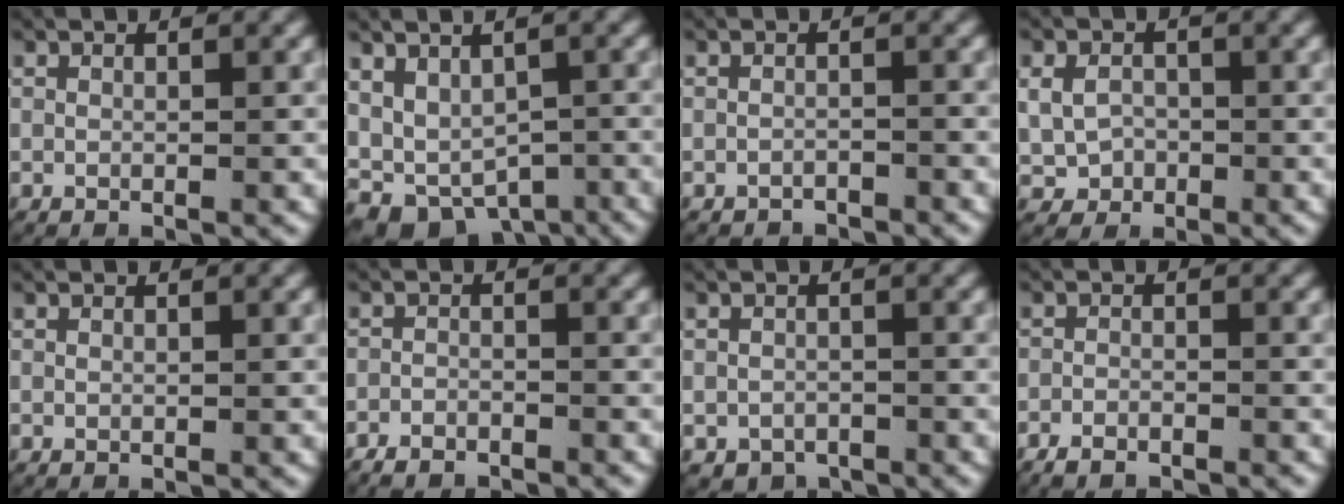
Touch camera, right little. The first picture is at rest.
{"total": 9.5, "force": [-5.1, 6.8, 4.2], "torque": [-0.091, -0.052, -0.070]}
{"total": 1.6, "force": [-1.5, 0.2, 0.0], "torque": [0.006, -0.003, -0.027]}
{"total": 3.3, "force": [-0.4, 3.0, 1.4], "torque": [-0.032, -0.018, 0.004]}
{"total": 0.0}
{"total": 2.5, "force": [-2.4, 0.8, 0.3], "torque": [-0.007, -0.006, -0.044]}
{"total": 3.4, "force": [-2.4, 2.4, 0.4], "torque": [-0.001, -0.013, -0.036]}
{"total": 2.6, "force": [-2.4, 0.9, 0.6], "torque": [-0.014, -0.006, -0.043]}